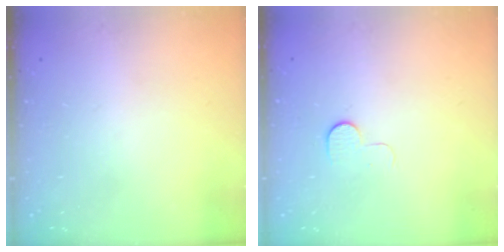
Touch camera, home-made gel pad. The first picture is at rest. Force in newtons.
{"total": 5.3, "press": 5.3, "slide": 0.5}